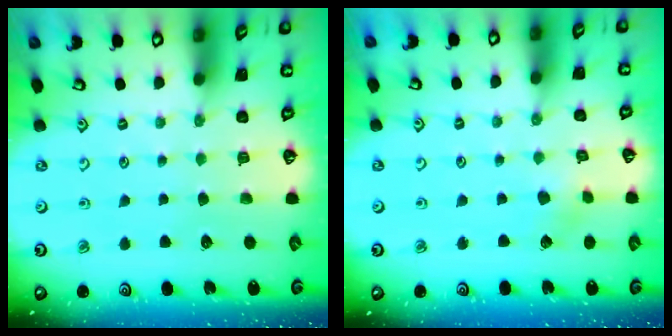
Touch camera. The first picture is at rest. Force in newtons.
{"total": 2.7, "press": 2.7, "slide": 0.7}